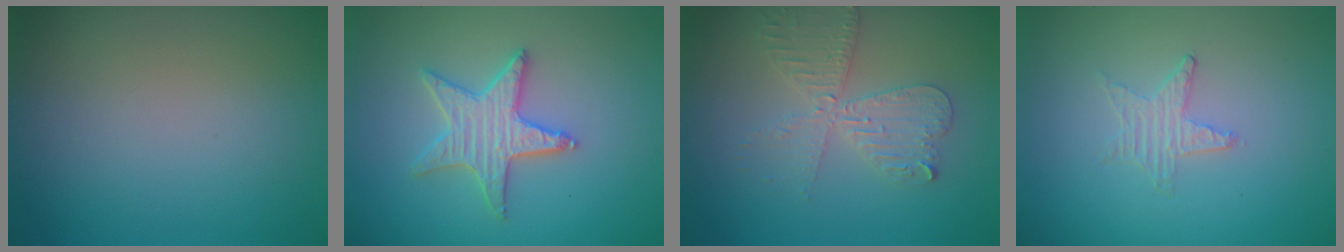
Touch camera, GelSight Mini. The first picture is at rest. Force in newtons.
{"total": 3.5, "press": 3.4, "slide": 0.8}
{"total": 4.0, "press": 3.4, "slide": 2.1}
{"total": 0.5, "press": 0.5, "slide": 0.1}